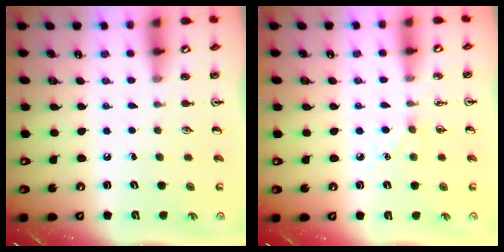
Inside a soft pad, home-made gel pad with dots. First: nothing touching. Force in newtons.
{"total": 5.5, "press": 5.5, "slide": 0.5}